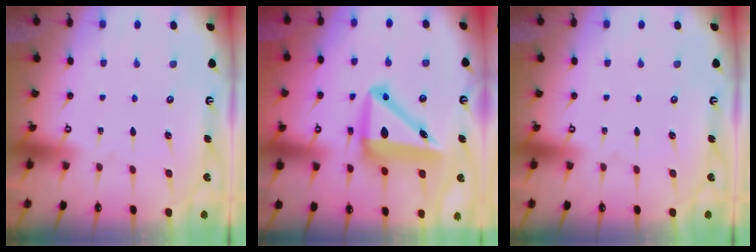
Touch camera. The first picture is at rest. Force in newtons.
{"total": 13.3, "press": 13.0, "slide": 2.8}
{"total": 0.0}